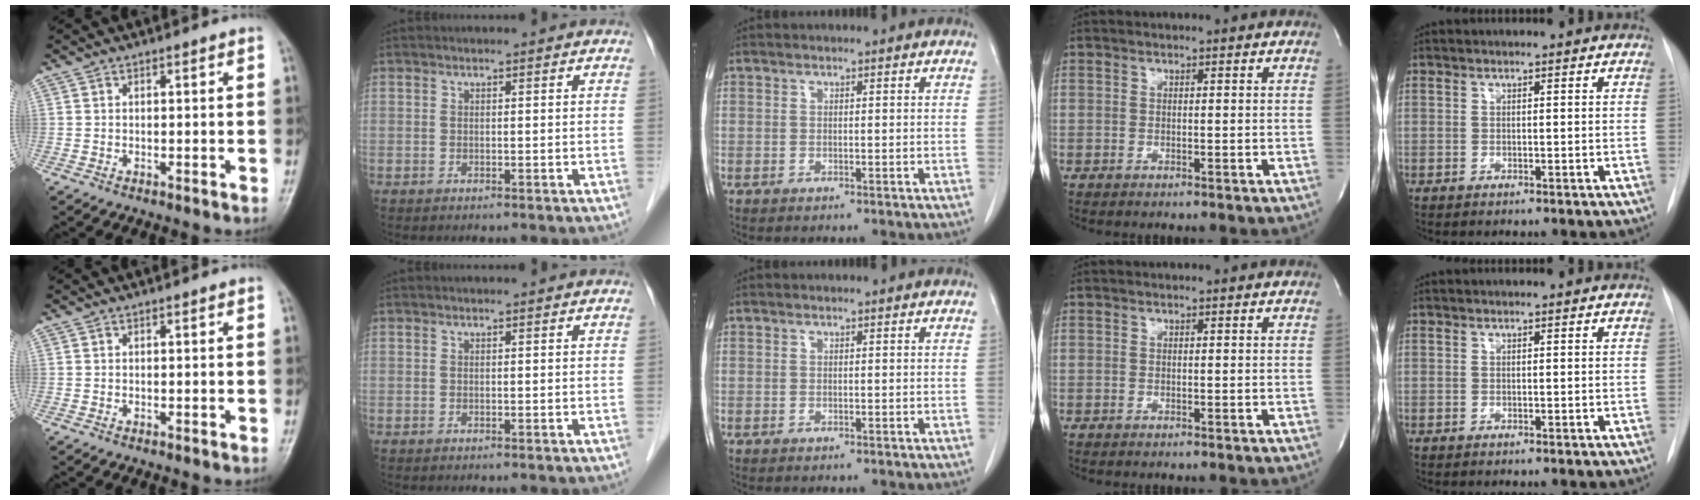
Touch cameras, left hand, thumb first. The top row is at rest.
{}